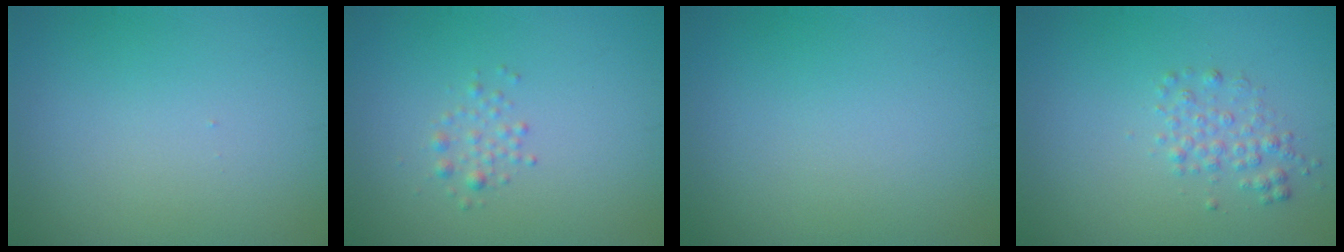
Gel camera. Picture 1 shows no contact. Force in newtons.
{"total": 1.2, "press": 1.2, "slide": 0.0}
{"total": 0.0}
{"total": 1.8, "press": 1.8, "slide": 0.0}